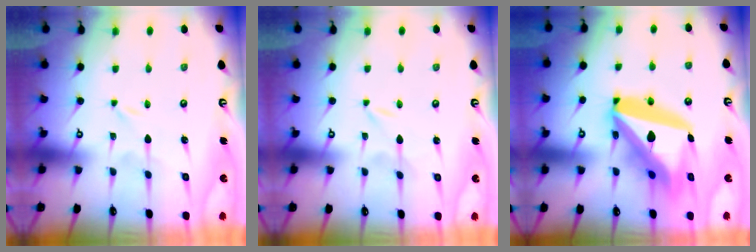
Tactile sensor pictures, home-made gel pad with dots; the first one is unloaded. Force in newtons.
{"total": 0.0}
{"total": 23.6, "press": 23.4, "slide": 3.1}